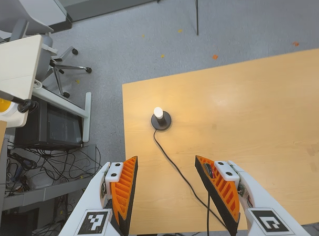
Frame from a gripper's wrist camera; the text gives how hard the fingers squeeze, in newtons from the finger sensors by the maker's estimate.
{"total": 0.0}